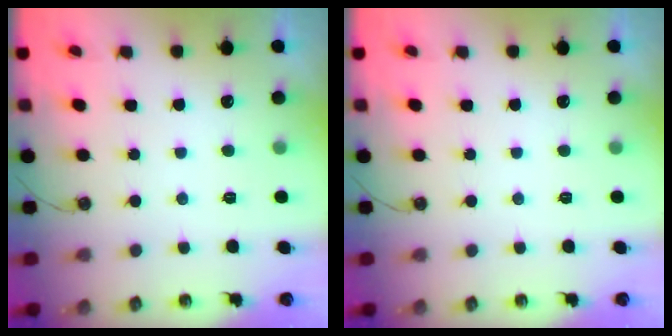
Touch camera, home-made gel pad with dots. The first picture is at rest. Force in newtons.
{"total": 0.0}